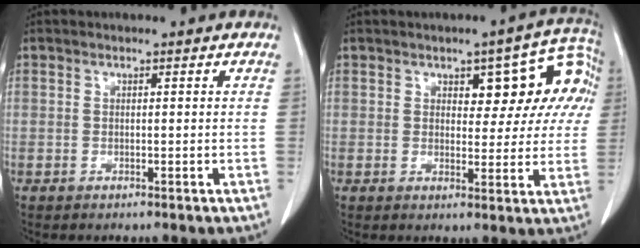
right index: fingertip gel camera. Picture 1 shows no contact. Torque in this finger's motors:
{"motor_torque": [0.61, 0.47, 0.19, 0.04]}